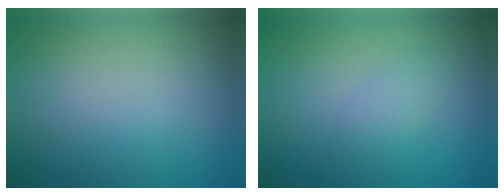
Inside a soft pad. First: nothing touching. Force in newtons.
{"total": 1.4, "press": 1.4, "slide": 0.1}